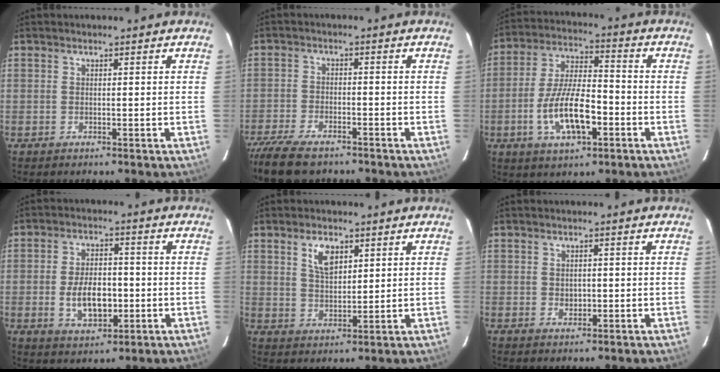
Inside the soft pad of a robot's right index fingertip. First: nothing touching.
{"total": 11.2, "force": [-9.2, 3.7, 5.1], "torque": [-0.129, -0.034, -0.167]}
{"total": 12.9, "force": [-4.5, 4.9, 11.1], "torque": [-0.222, 0.001, -0.075]}
{"total": 9.1, "force": [-1.8, 5.0, 7.3], "torque": [-0.140, 0.004, -0.019]}
{"total": 5.8, "force": [2.9, 3.0, 4.1], "torque": [-0.073, 0.006, 0.057]}
{"total": 1.7, "force": [-0.1, 1.5, 0.9], "torque": [-0.011, 0.003, 0.001]}